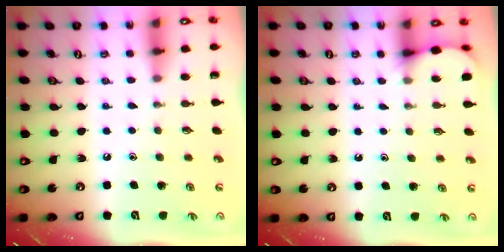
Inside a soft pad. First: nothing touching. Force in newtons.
{"total": 2.8, "press": 2.8, "slide": 0.3}